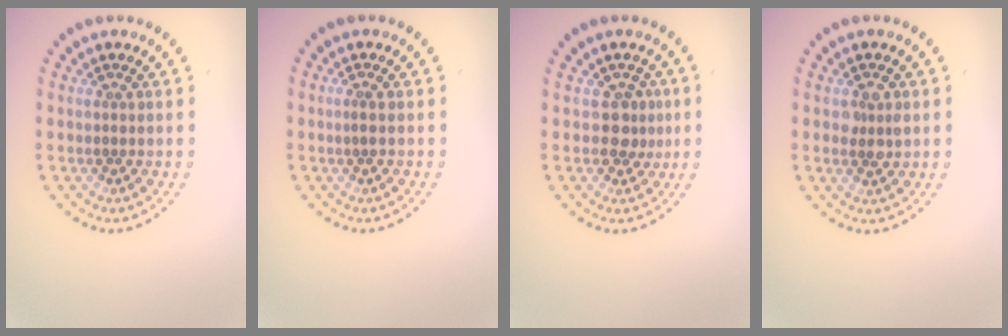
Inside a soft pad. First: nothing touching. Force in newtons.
{"total": 0.5, "press": 0.3, "slide": 0.4}
{"total": 1.9, "press": 1.6, "slide": 1.0}
{"total": 2.0, "press": 1.9, "slide": 0.2}